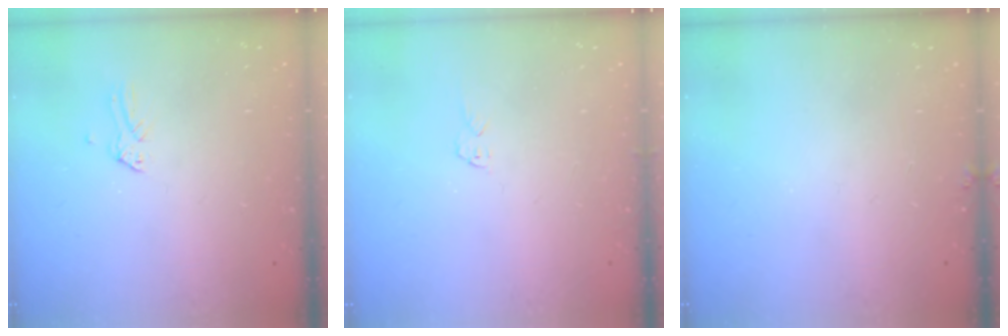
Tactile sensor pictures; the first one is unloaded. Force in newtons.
{"total": 4.0, "press": 4.0, "slide": 0.2}
{"total": 3.5, "press": 3.5, "slide": 0.3}